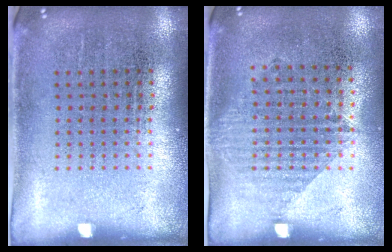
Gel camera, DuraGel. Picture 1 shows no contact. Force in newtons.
{"total": 1.1, "press": 1.0, "slide": 0.5}